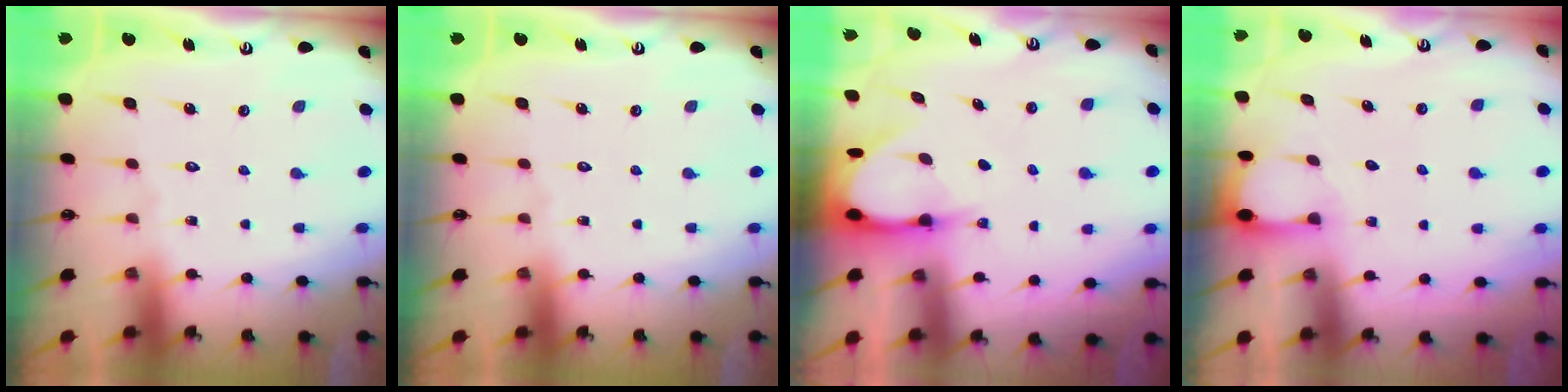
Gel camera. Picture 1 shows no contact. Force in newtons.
{"total": 0.0}
{"total": 4.7, "press": 4.6, "slide": 0.5}
{"total": 2.1, "press": 2.1, "slide": 0.3}